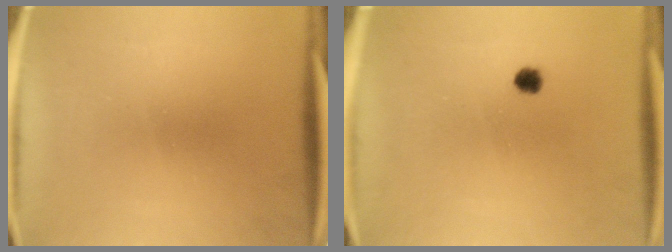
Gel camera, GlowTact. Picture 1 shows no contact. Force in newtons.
{"total": 1.7}